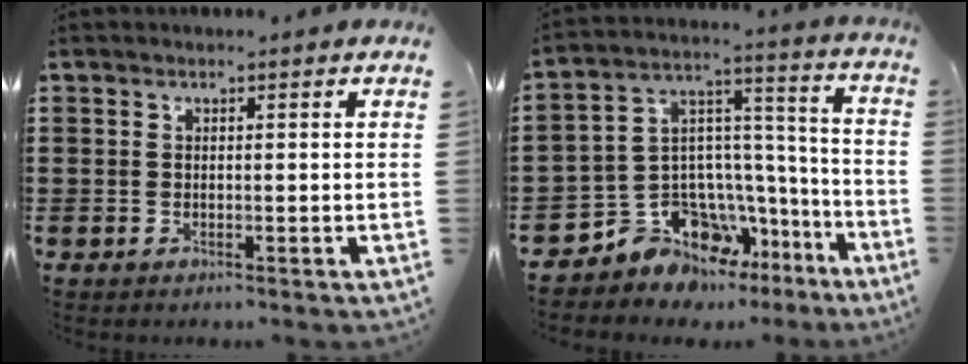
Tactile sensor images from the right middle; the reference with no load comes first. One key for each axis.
{"total": 8.8, "fx": -7.0, "fy": 5.3, "fz": 0.7, "tx": -0.040, "ty": -0.010, "tz": -0.130}